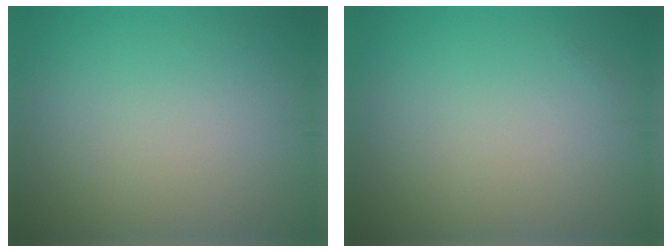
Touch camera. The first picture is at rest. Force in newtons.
{"total": 0.0}